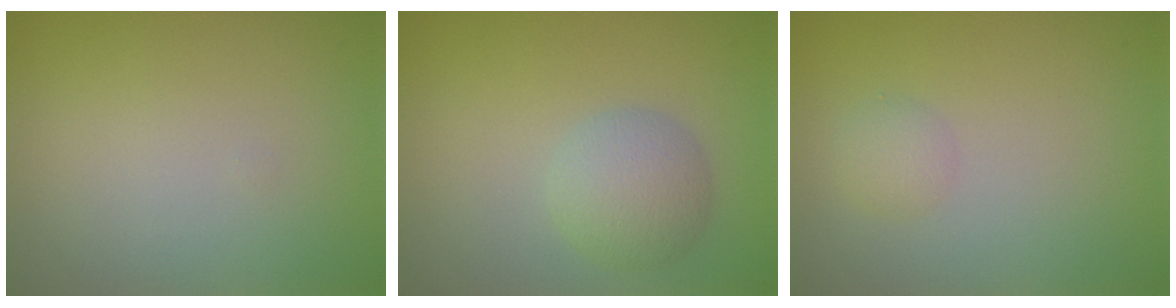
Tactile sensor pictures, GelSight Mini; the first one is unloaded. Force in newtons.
{"total": 3.7, "press": 3.7, "slide": 0.1}
{"total": 1.3, "press": 1.3, "slide": 0.0}